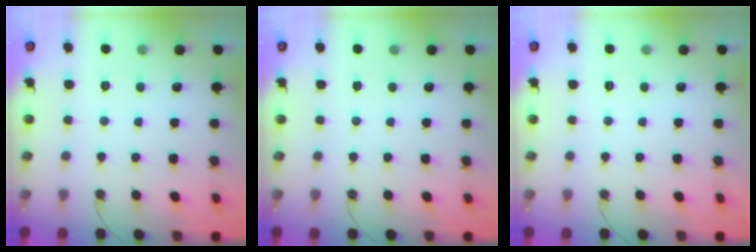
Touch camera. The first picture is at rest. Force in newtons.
{"total": 0.0}
{"total": 0.0}